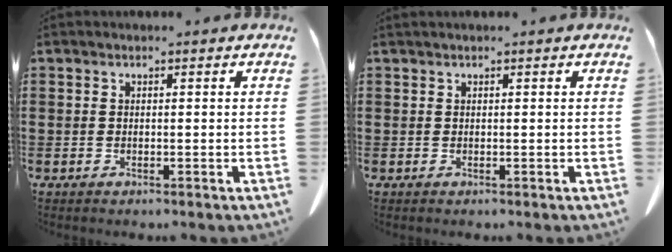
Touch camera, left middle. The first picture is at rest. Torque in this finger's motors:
{"motor_torque": [-0.18, -0.12, -0.03, -0.01]}